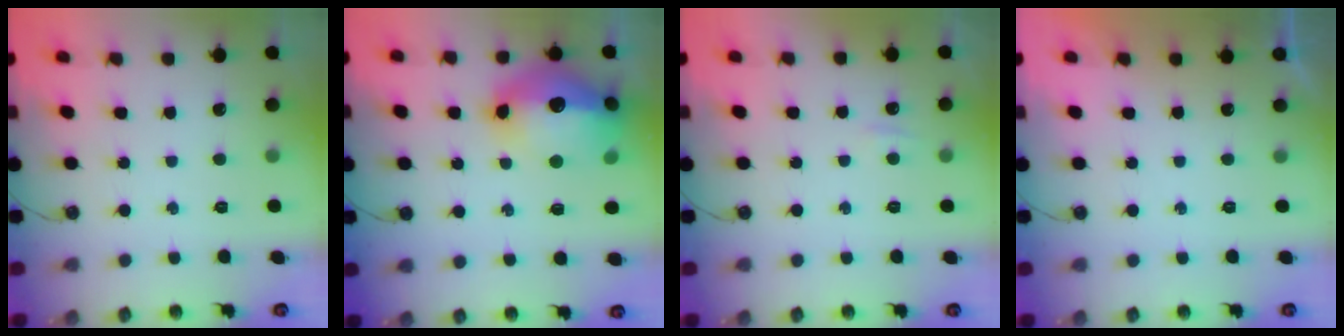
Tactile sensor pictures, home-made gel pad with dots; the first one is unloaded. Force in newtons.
{"total": 20.6, "press": 20.5, "slide": 1.8}
{"total": 3.6, "press": 3.6, "slide": 0.5}
{"total": 0.0}